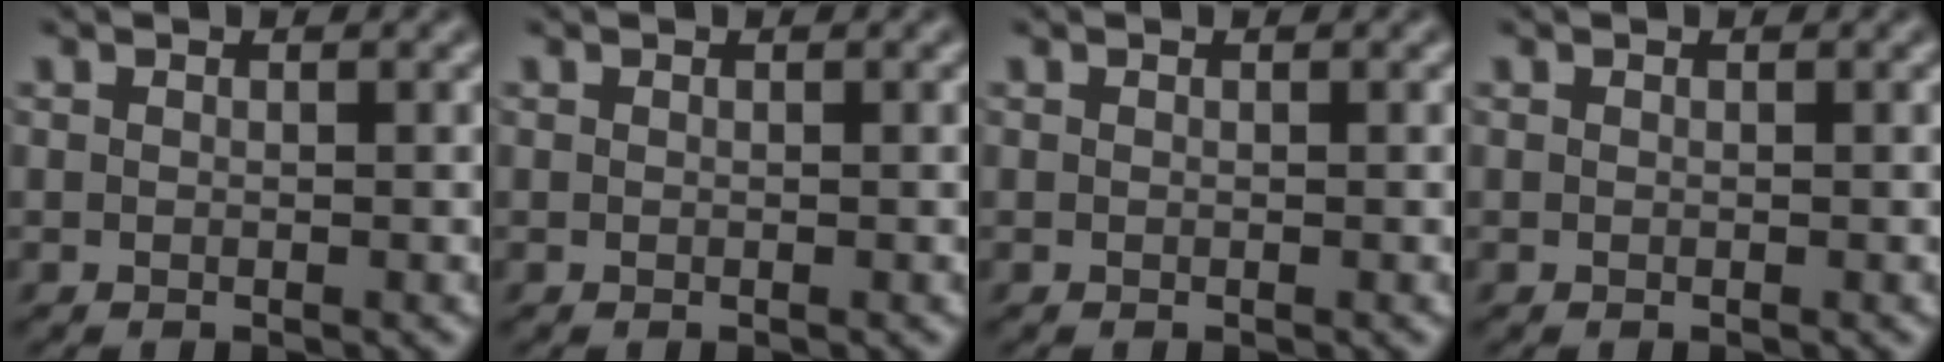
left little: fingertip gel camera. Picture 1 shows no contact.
{"total": 0.0}
{"total": 0.0}
{"total": 0.0}